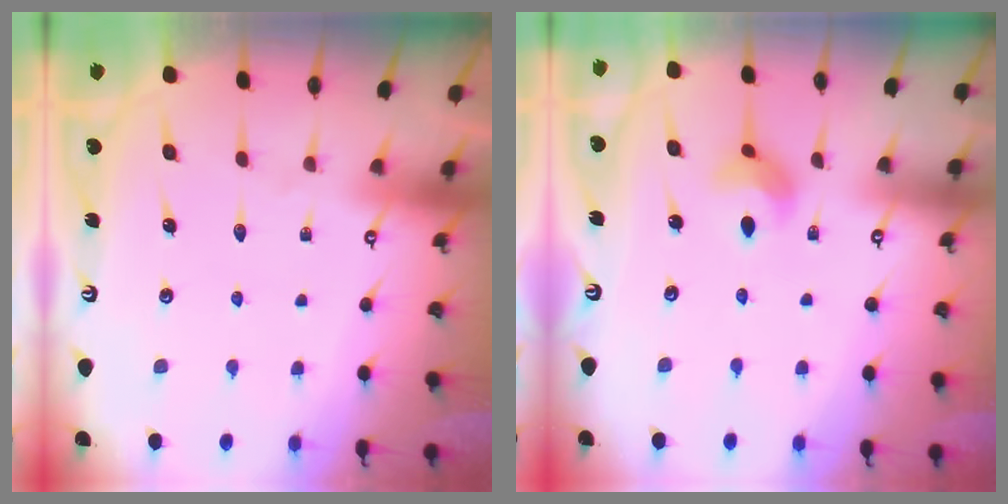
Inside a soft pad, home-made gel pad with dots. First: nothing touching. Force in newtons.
{"total": 6.0, "press": 6.0, "slide": 0.4}